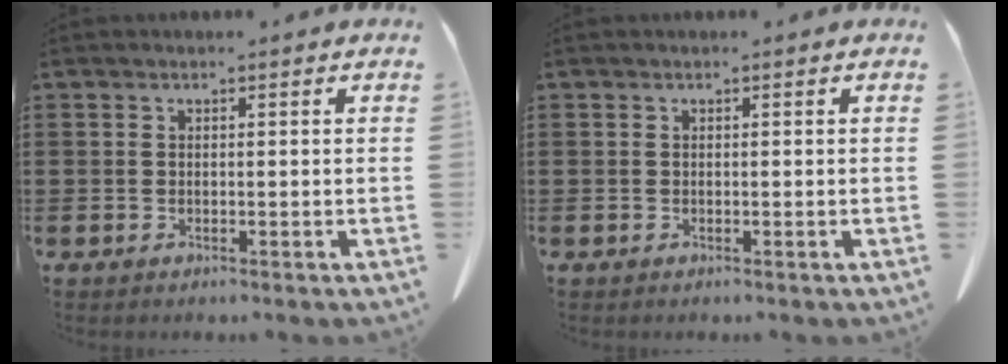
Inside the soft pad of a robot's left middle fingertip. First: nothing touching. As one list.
[{"total": 0.0}]